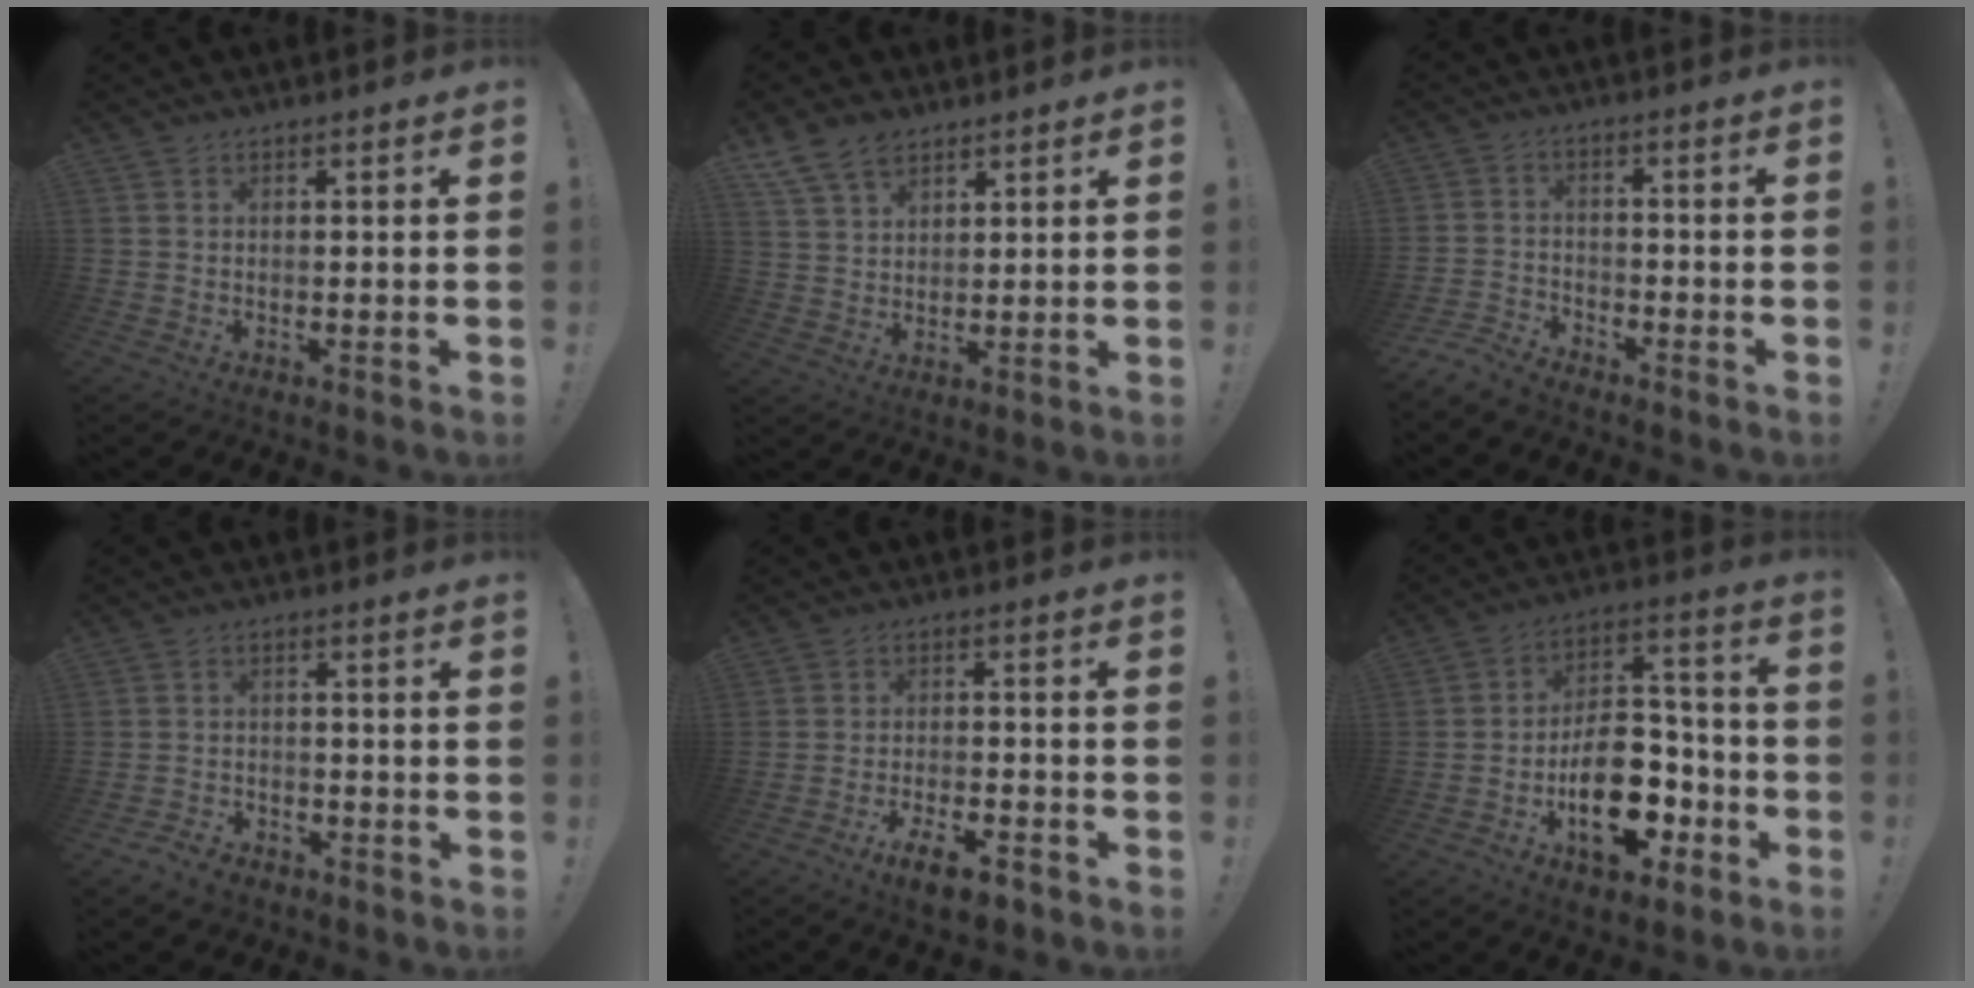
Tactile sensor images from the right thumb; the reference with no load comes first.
{"total": 8.7, "force": [6.3, 5.1, 3.3], "torque": [-0.064, -0.031, 0.126]}
{"total": 6.0, "force": [-5.6, 1.6, 1.5], "torque": [-0.043, 0.009, -0.110]}
{"total": 4.7, "force": [-3.7, 2.5, 1.6], "torque": [-0.028, 0.011, -0.066]}
{"total": 8.8, "force": [-6.2, 2.8, 5.6], "torque": [-0.083, 0.036, -0.104]}
{"total": 19.3, "force": [-7.9, 11.9, 13.0], "torque": [-0.183, 0.064, -0.116]}